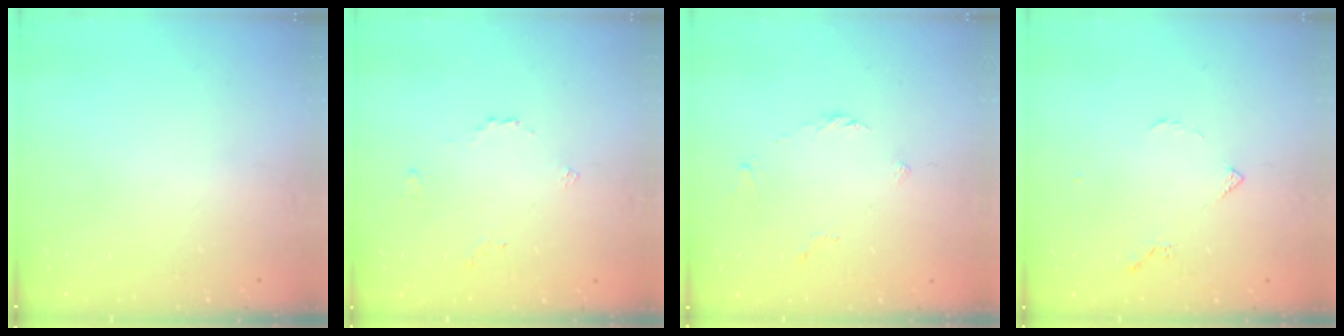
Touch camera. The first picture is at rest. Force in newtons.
{"total": 3.0, "press": 2.9, "slide": 0.7}
{"total": 2.8, "press": 2.7, "slide": 0.7}
{"total": 3.8, "press": 3.7, "slide": 0.8}